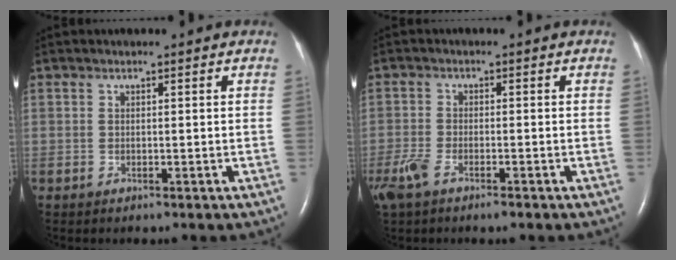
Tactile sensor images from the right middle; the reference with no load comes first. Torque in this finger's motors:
{"motor_torque": [0.49, -0.44, 0.05, 0.03]}